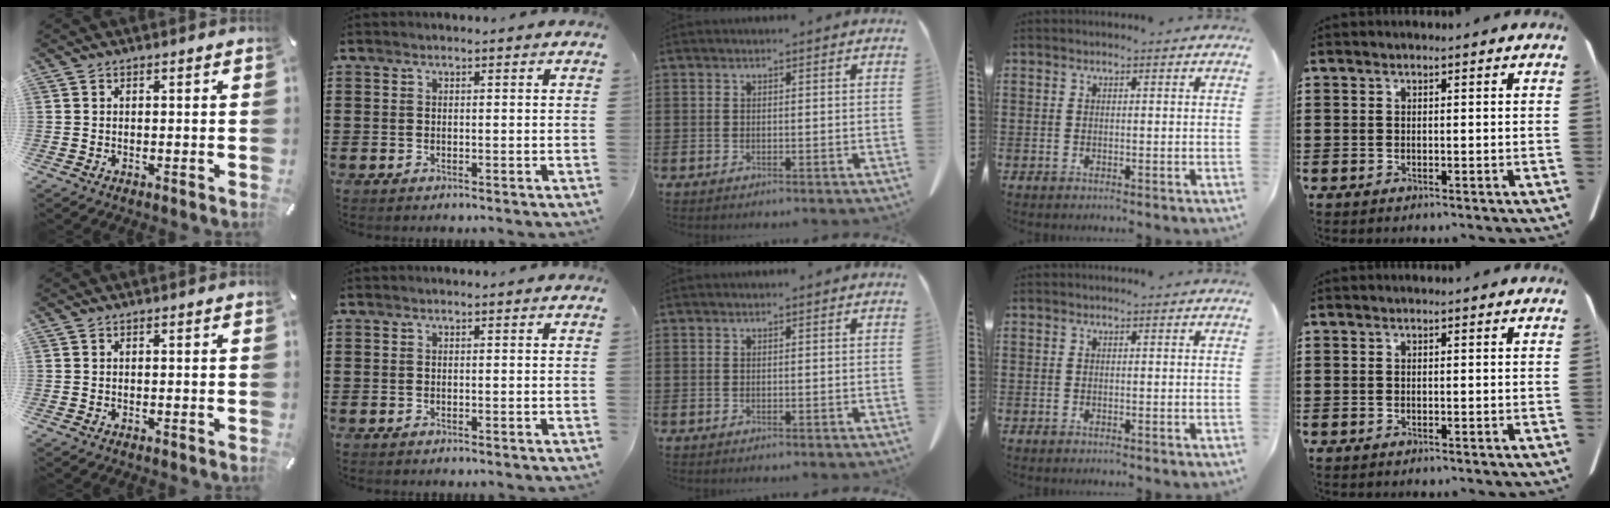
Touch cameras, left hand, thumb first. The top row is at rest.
{}